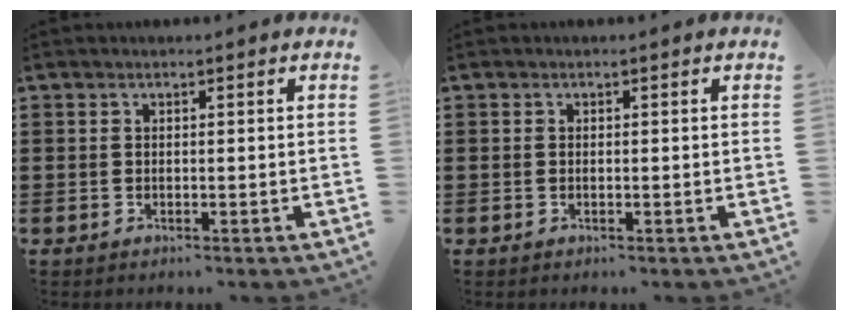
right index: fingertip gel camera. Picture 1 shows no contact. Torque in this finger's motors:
{"motor_torque": [0.08, 0.72, 0.00, 0.01]}